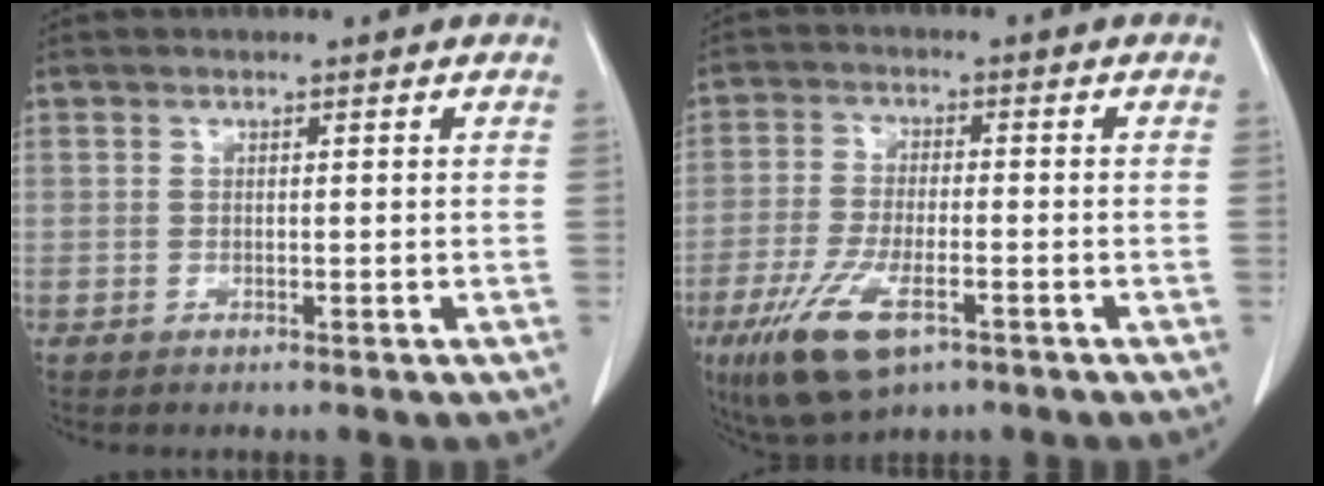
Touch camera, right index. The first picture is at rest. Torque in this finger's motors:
{"motor_torque": [1.32, -0.81, 0.55, 0.19]}